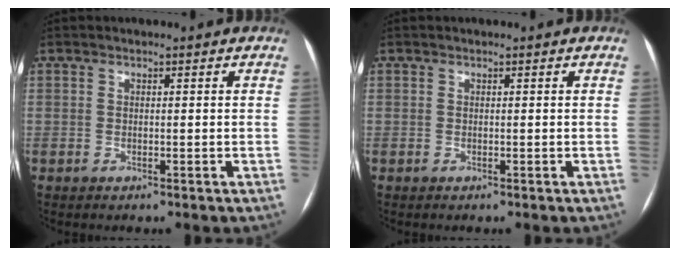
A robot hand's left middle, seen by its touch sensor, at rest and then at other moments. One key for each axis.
{"total": 0.0}